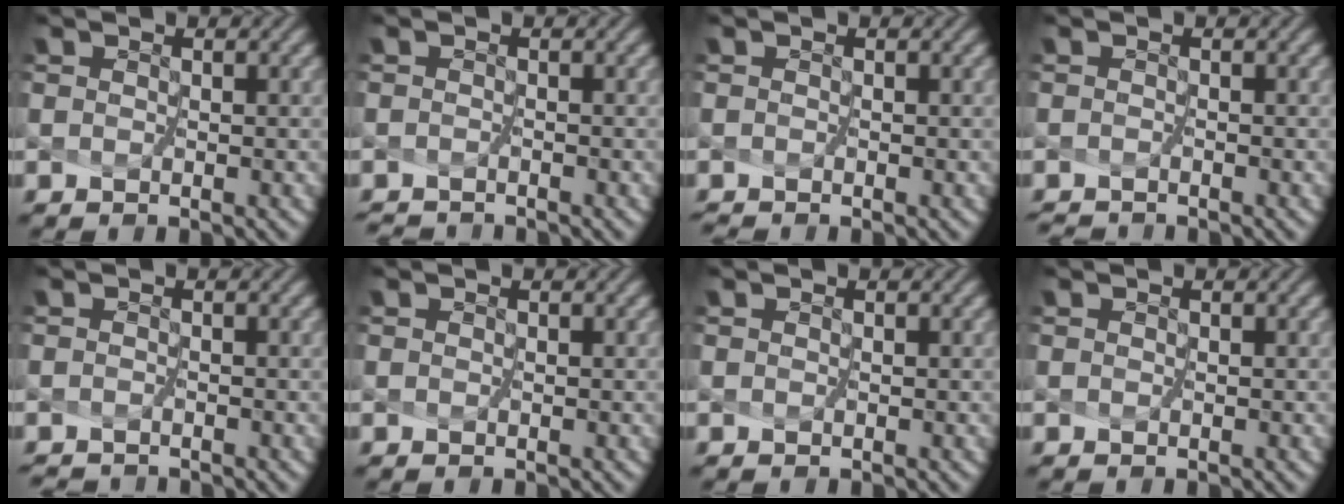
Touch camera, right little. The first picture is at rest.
{"total": 1.8, "force": [-1.8, -0.2, -0.2], "torque": [-0.003, -0.014, -0.036]}
{"total": 0.6, "force": [-0.5, -0.2, -0.2], "torque": [-0.004, -0.006, -0.010]}
{"total": 1.5, "force": [-1.4, -0.3, -0.3], "torque": [-0.004, -0.012, -0.030]}
{"total": 1.5, "force": [-1.5, -0.2, -0.3], "torque": [-0.003, -0.013, -0.030]}
{"total": 0.0}
{"total": 0.0}
{"total": 0.0}